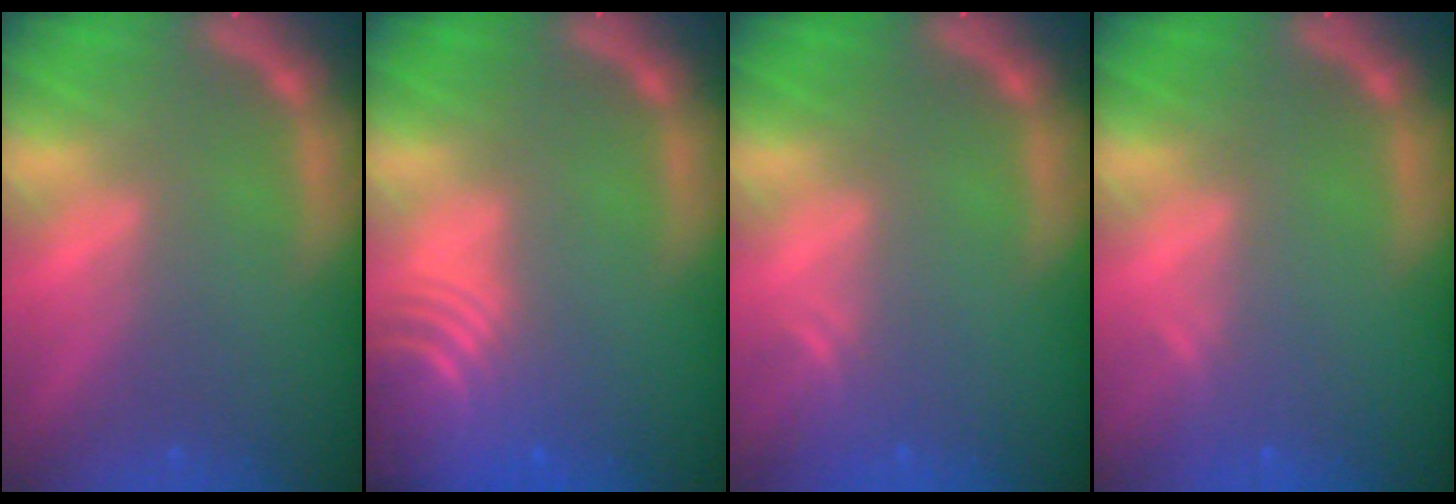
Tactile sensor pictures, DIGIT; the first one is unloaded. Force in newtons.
{"total": 9.1}
{"total": 1.5}
{"total": 0.9}